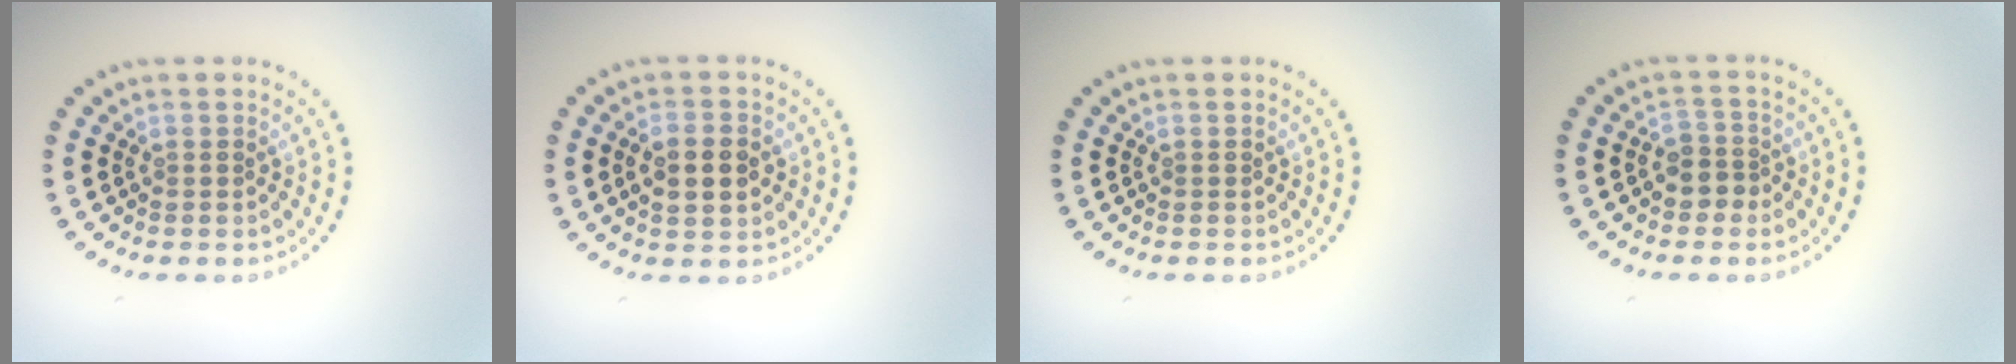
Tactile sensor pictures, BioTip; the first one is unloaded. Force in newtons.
{"total": 2.9, "press": 2.9, "slide": 0.1}
{"total": 0.0}
{"total": 2.0, "press": 1.7, "slide": 1.0}